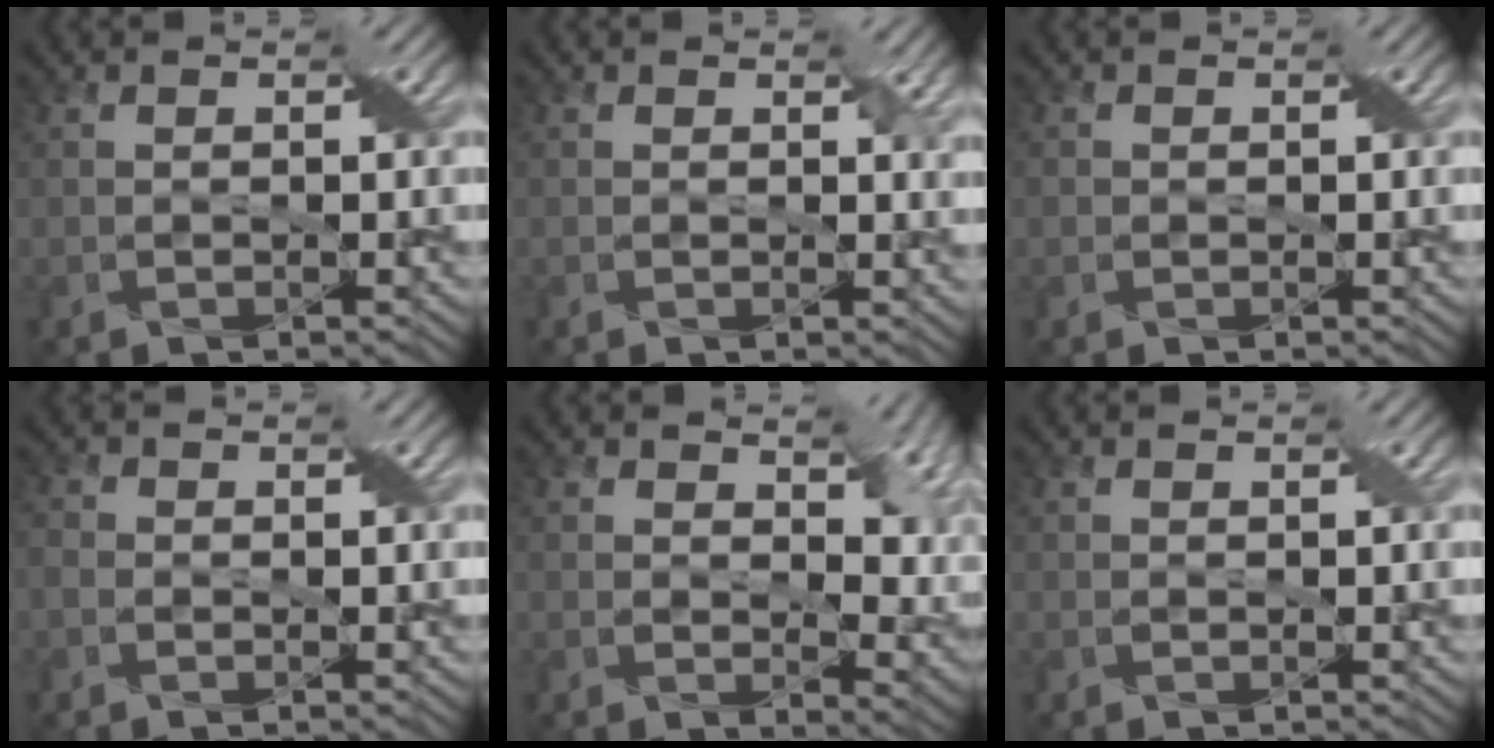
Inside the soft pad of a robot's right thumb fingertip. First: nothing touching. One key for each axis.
{"total": 1.6, "fx": 0.8, "fy": 0.6, "fz": 1.2, "tx": -0.019, "ty": -0.005, "tz": 0.015}
{"total": 0.8, "fx": 0.0, "fy": 0.8, "fz": 0.2, "tx": -0.008, "ty": 0.000, "tz": -0.002}
{"total": 1.6, "fx": -0.5, "fy": 1.3, "fz": 0.8, "tx": -0.021, "ty": 0.002, "tz": -0.016}
{"total": 8.8, "fx": 2.4, "fy": 4.9, "fz": 6.9, "tx": -0.113, "ty": -0.013, "tz": 0.042}
{"total": 0.0}